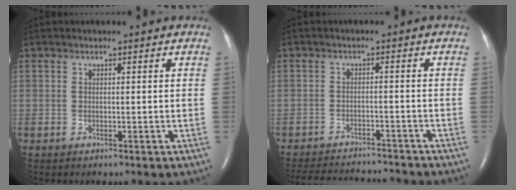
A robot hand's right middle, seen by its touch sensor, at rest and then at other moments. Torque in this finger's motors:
{"motor_torque": [0.27, -0.42, -0.01, 0.03]}